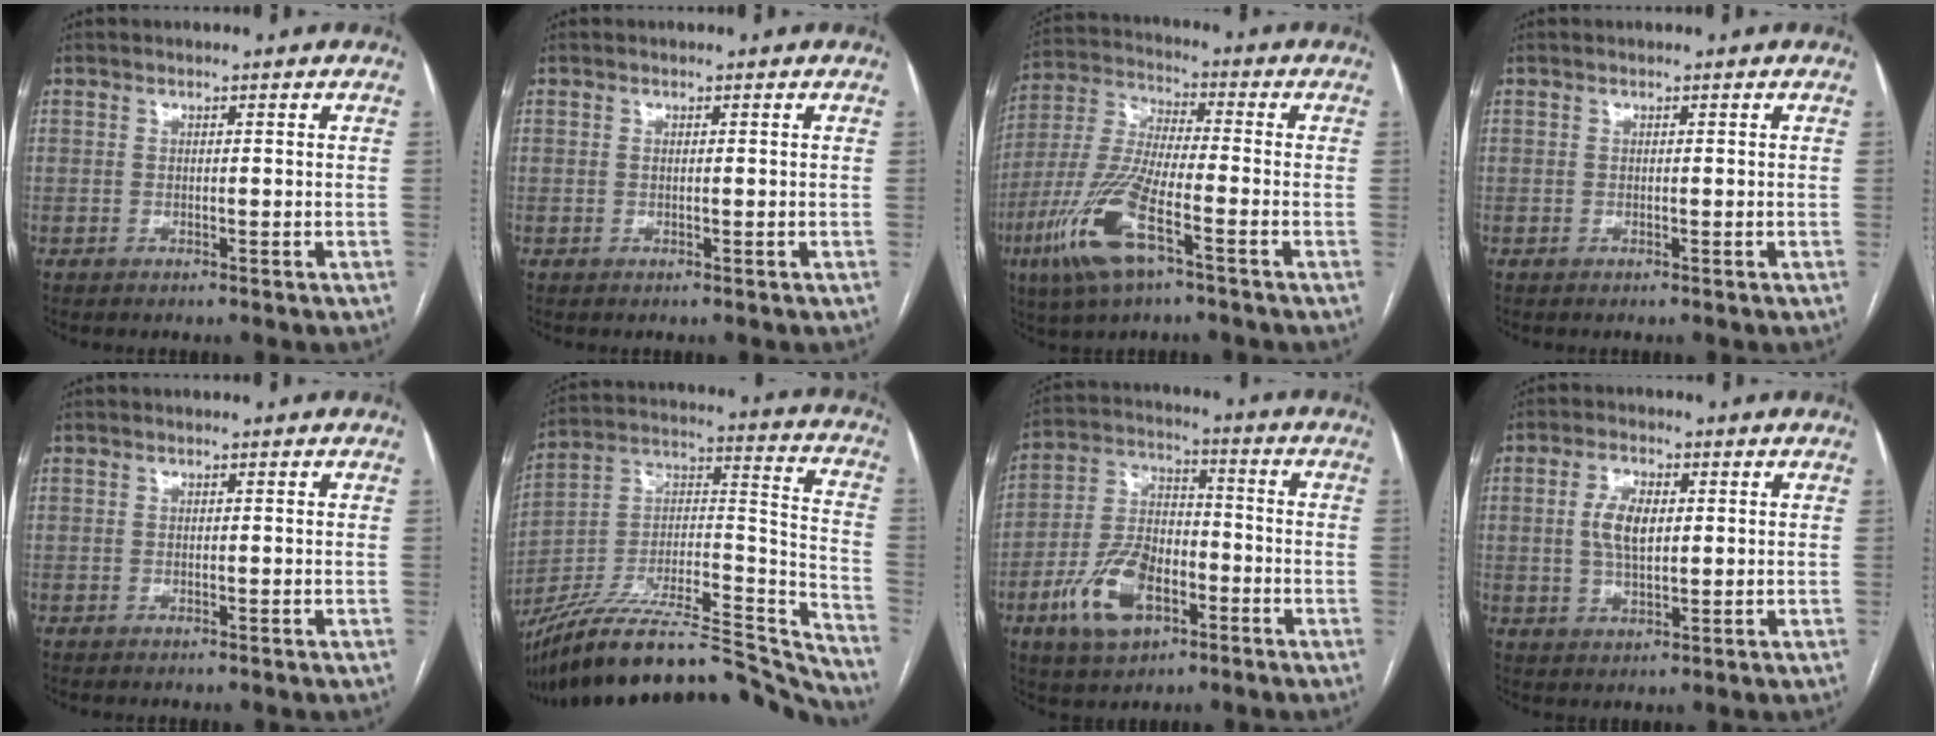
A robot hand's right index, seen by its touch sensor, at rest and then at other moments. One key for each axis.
{"total": 0.0}
{"total": 13.8, "fx": -6.5, "fy": 2.7, "fz": 12.0, "tx": -0.265, "ty": -0.017, "tz": -0.125}
{"total": 0.0}
{"total": 0.0}
{"total": 34.4, "fx": -31.1, "fy": 5.3, "fz": 13.5, "tx": -0.164, "ty": 0.013, "tz": -0.462}
{"total": 12.4, "fx": -5.4, "fy": 6.4, "fz": 9.1, "tx": -0.197, "ty": 0.010, "tz": -0.094}
{"total": 5.6, "fx": 0.8, "fy": 2.5, "fz": 5.0, "tx": -0.103, "ty": 0.007, "tz": 0.017}